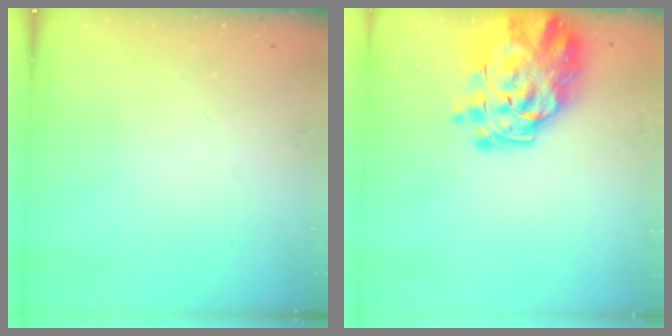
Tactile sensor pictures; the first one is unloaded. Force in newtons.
{"total": 13.5, "press": 12.8, "slide": 4.3}